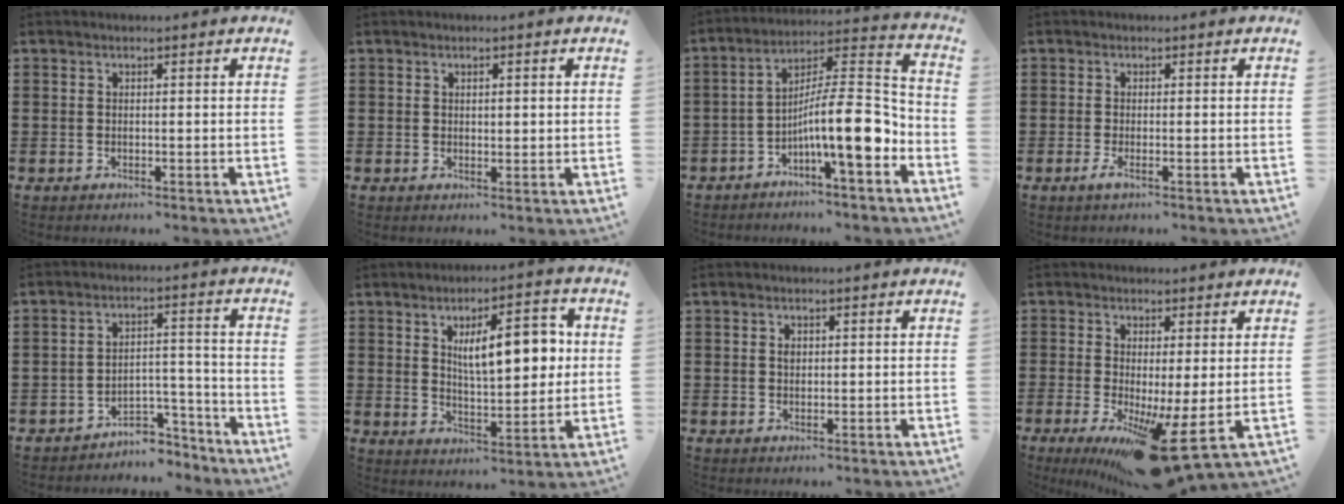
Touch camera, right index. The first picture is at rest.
{"total": 0.9, "force": [0.4, 0.4, 0.7], "torque": [-0.013, 0.003, 0.006]}
{"total": 12.0, "force": [-4.7, 2.2, 10.8], "torque": [-0.179, -0.016, -0.093]}
{"total": 1.6, "force": [-0.6, 0.1, 1.5], "torque": [-0.040, -0.011, -0.015]}
{"total": 4.9, "force": [-4.5, 1.7, 1.1], "torque": [-0.020, 0.013, -0.089]}
{"total": 10.3, "force": [2.5, 4.1, 9.1], "torque": [-0.143, 0.000, 0.035]}
{"total": 0.9, "force": [0.3, 0.6, 0.6], "torque": [-0.012, 0.003, 0.006]}
{"total": 8.3, "force": [-2.6, 1.0, 7.8], "torque": [-0.117, -0.019, -0.039]}